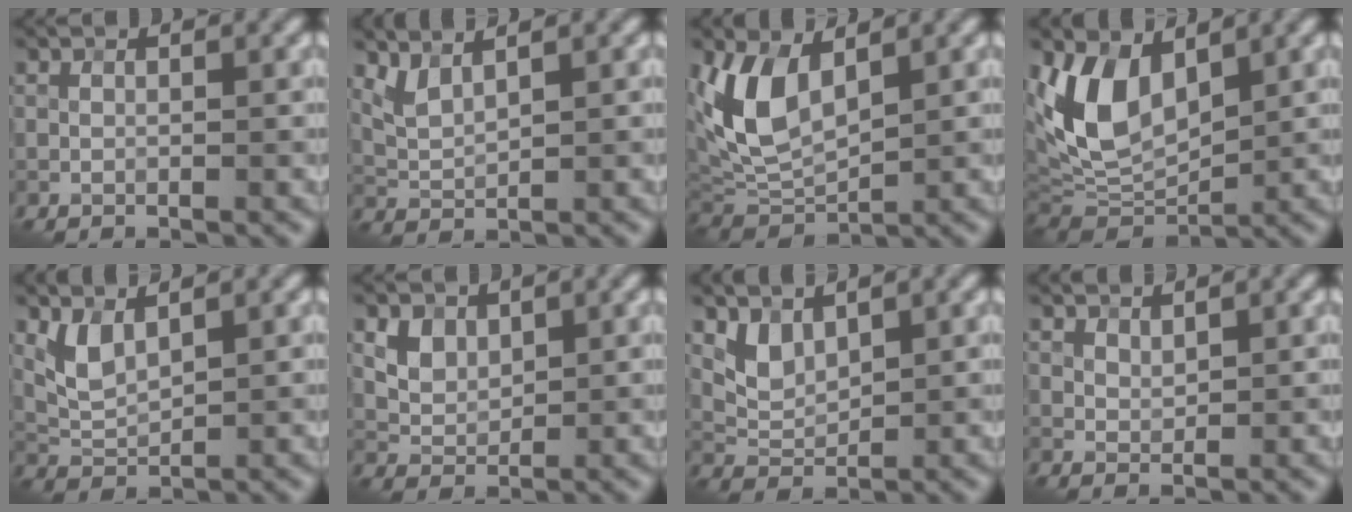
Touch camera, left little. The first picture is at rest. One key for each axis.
{"total": 2.1, "fx": 1.7, "fy": 0.1, "fz": 1.2, "tx": -0.039, "ty": -0.008, "tz": 0.048}
{"total": 6.3, "fx": 2.1, "fy": 3.2, "fz": 5.0, "tx": -0.119, "ty": -0.010, "tz": 0.043}
{"total": 7.6, "fx": 2.2, "fy": 4.3, "fz": 5.8, "tx": -0.128, "ty": -0.008, "tz": 0.040}
{"total": 2.5, "fx": 1.5, "fy": 0.8, "fz": 1.8, "tx": -0.048, "ty": -0.011, "tz": 0.041}
{"total": 2.5, "fx": 1.3, "fy": 1.6, "fz": 1.3, "tx": -0.036, "ty": -0.013, "tz": 0.039}
{"total": 2.1, "fx": 1.5, "fy": 1.0, "fz": 1.1, "tx": -0.030, "ty": -0.013, "tz": 0.041}
{"total": 1.4, "fx": 1.3, "fy": 0.3, "fz": 0.4, "tx": -0.016, "ty": 0.000, "tz": 0.034}